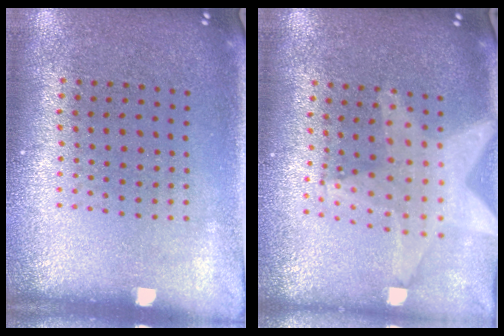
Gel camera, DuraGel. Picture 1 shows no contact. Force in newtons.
{"total": 1.8, "press": 1.6, "slide": 0.8}